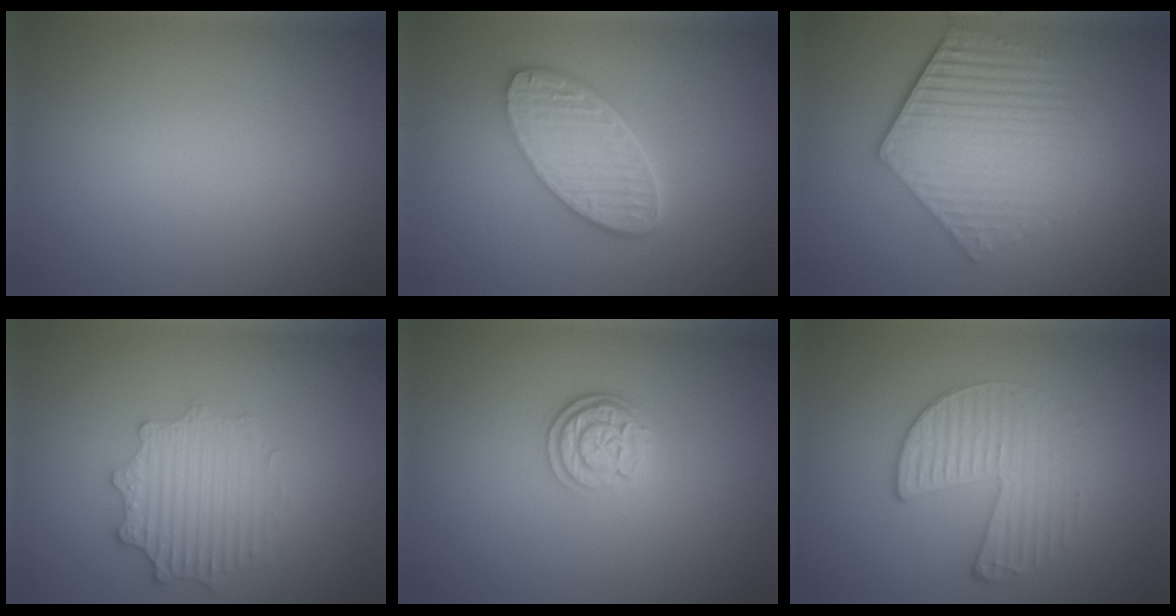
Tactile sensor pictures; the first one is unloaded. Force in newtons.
{"total": 5.5, "press": 4.4, "slide": 3.3}
{"total": 6.2, "press": 4.6, "slide": 4.2}
{"total": 2.9, "press": 2.9, "slide": 0.2}
{"total": 2.9, "press": 2.4, "slide": 1.7}
{"total": 3.4, "press": 2.8, "slide": 1.8}